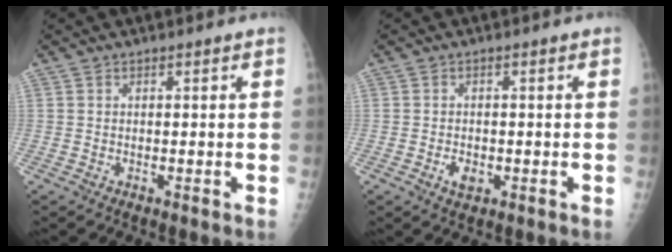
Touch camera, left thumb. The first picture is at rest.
{"total": 2.6, "force": [-0.9, 1.8, 1.7], "torque": [-0.022, 0.001, -0.010]}